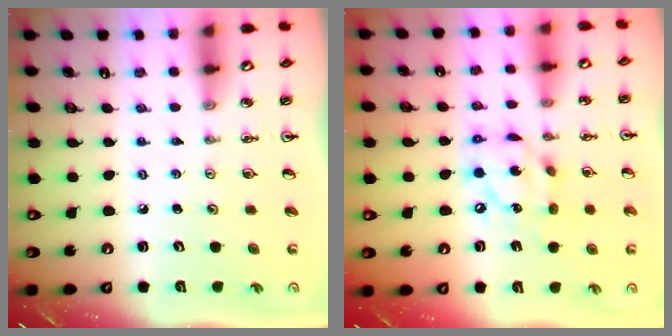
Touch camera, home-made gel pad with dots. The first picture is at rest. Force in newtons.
{"total": 13.1, "press": 13.0, "slide": 1.0}